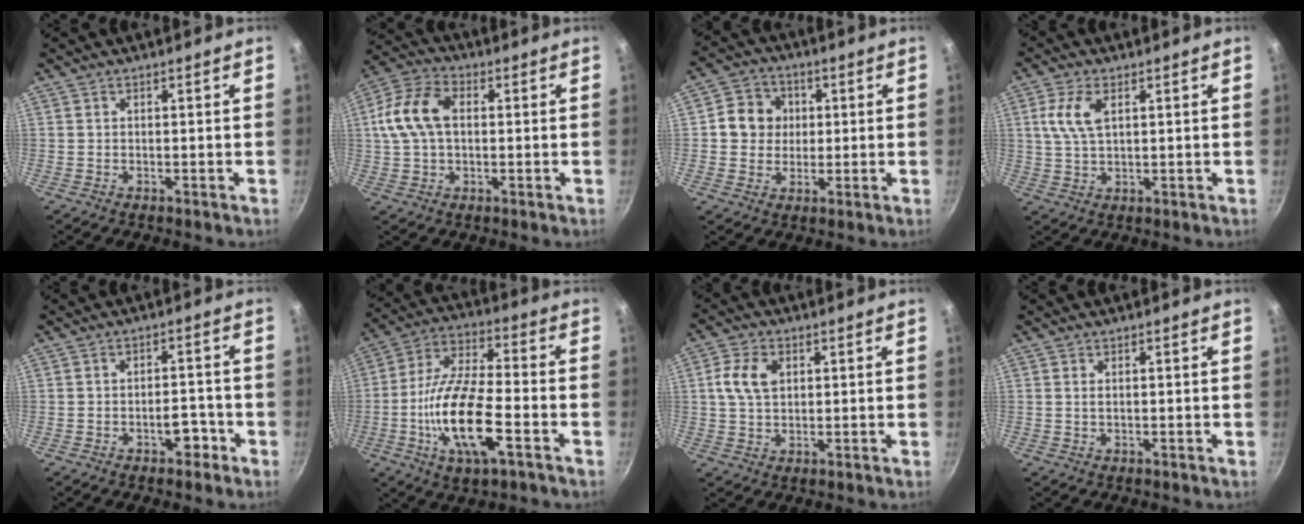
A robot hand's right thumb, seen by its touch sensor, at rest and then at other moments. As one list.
[{"total": 11.3, "force": [1.5, 7.2, 8.5], "torque": [-0.176, 0.029, 0.023]}, {"total": 8.7, "force": [0.9, 7.9, 3.5], "torque": [-0.021, 0.006, 0.007]}, {"total": 6.6, "force": [2.1, 3.4, 5.2], "torque": [-0.119, 0.000, 0.043]}, {"total": 4.3, "force": [-2.2, 2.4, 2.8], "torque": [-0.022, 0.024, -0.034]}, {"total": 17.3, "force": [-5.3, 6.3, 15.3], "torque": [-0.301, 0.027, -0.096]}, {"total": 6.8, "force": [1.6, 4.6, 4.7], "torque": [-0.090, 0.003, 0.030]}, {"total": 0.7, "force": [0.2, 0.3, 0.5], "torque": [-0.012, 0.001, 0.006]}]